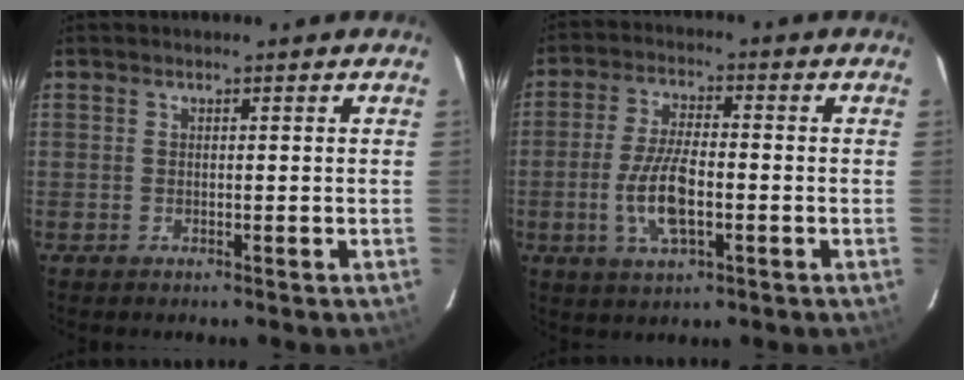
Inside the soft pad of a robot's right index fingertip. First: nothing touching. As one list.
[{"total": 9.3, "force": [-2.3, 3.5, 8.3], "torque": [-0.172, -0.003, -0.043]}]